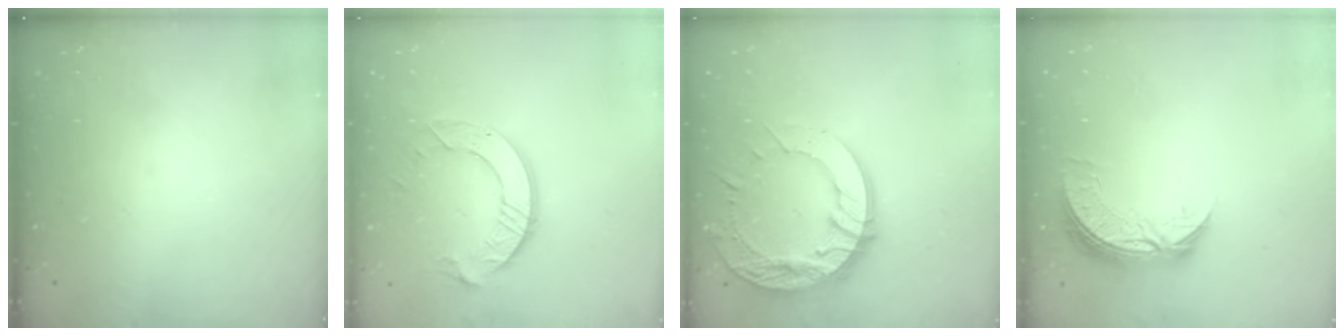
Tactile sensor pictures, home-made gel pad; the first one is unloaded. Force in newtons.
{"total": 9.7, "press": 9.7, "slide": 0.8}
{"total": 20.5, "press": 20.5, "slide": 1.9}
{"total": 8.0, "press": 8.0, "slide": 0.7}